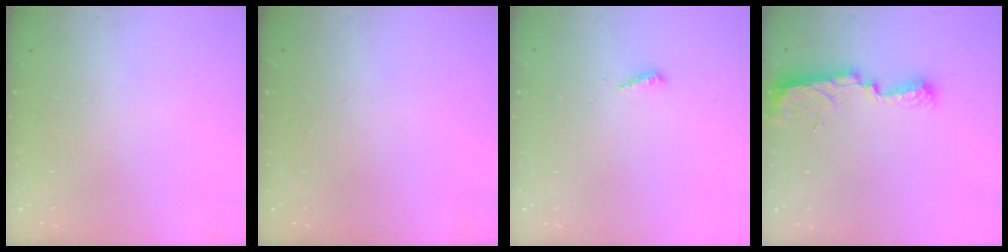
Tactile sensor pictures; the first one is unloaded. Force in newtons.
{"total": 0.0}
{"total": 2.0, "press": 2.0, "slide": 0.2}
{"total": 10.0, "press": 8.9, "slide": 4.5}